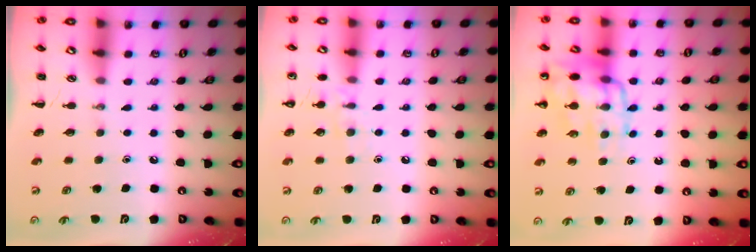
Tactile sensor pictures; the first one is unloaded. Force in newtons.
{"total": 7.7, "press": 7.5, "slide": 1.9}
{"total": 14.5, "press": 14.3, "slide": 2.4}